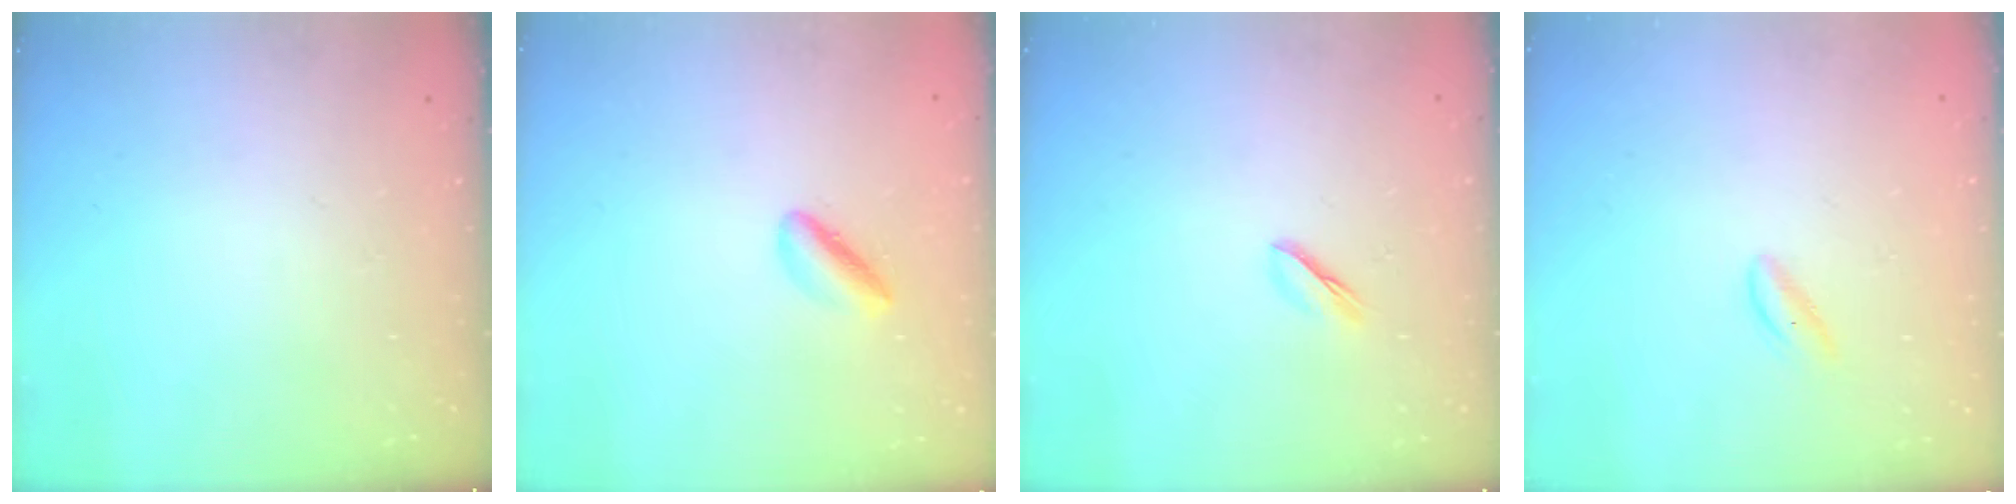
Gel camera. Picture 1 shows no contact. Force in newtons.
{"total": 2.8, "press": 2.8, "slide": 0.5}
{"total": 2.3, "press": 2.2, "slide": 0.8}
{"total": 0.8, "press": 0.6, "slide": 0.6}